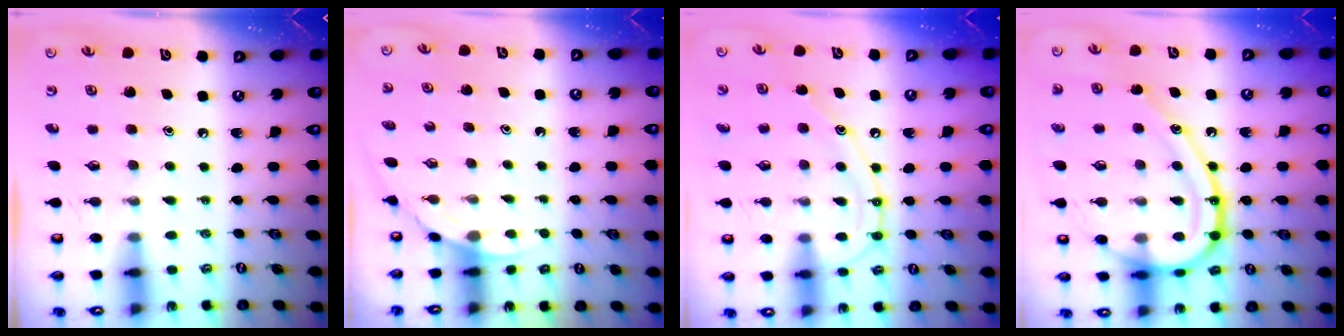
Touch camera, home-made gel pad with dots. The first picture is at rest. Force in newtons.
{"total": 2.6, "press": 2.6, "slide": 0.1}
{"total": 12.8, "press": 12.8, "slide": 1.3}
{"total": 23.4, "press": 23.3, "slide": 2.2}